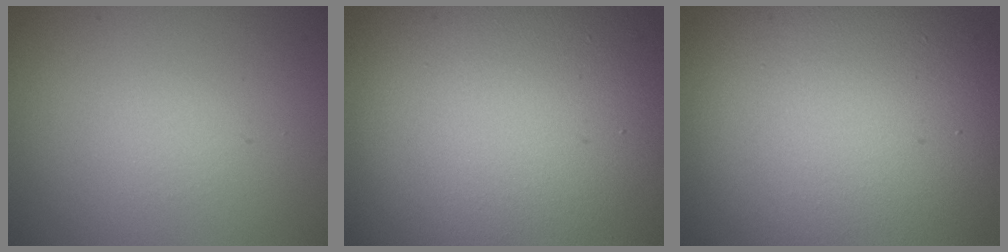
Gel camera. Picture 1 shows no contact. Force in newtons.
{"total": 21.1, "press": 21.0, "slide": 1.3}
{"total": 15.9, "press": 15.9, "slide": 0.8}